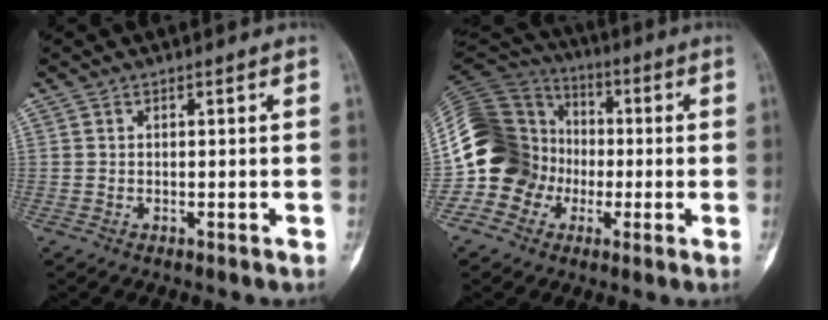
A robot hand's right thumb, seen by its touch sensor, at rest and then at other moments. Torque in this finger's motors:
{"motor_torque": [-0.13, 0.86, 1.13, -0.51, 0.29]}